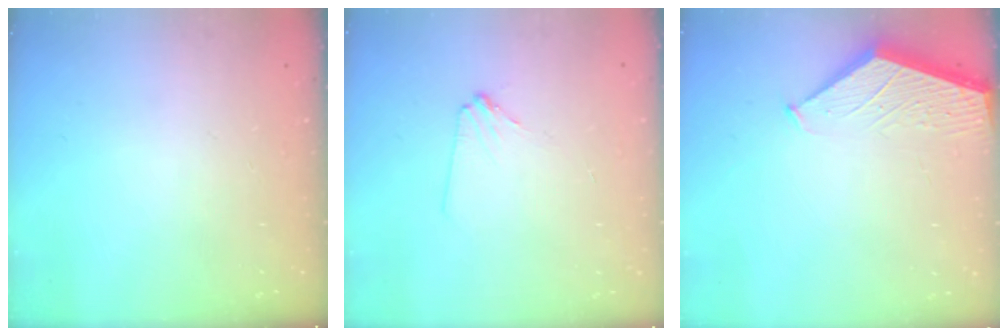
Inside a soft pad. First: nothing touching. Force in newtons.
{"total": 2.3, "press": 2.3, "slide": 0.2}
{"total": 1.5, "press": 1.5, "slide": 0.2}